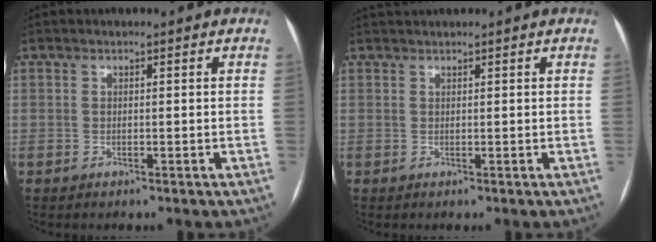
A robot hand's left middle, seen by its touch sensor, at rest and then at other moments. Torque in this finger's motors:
{"motor_torque": [0.17, -0.41, -0.04, -0.02]}